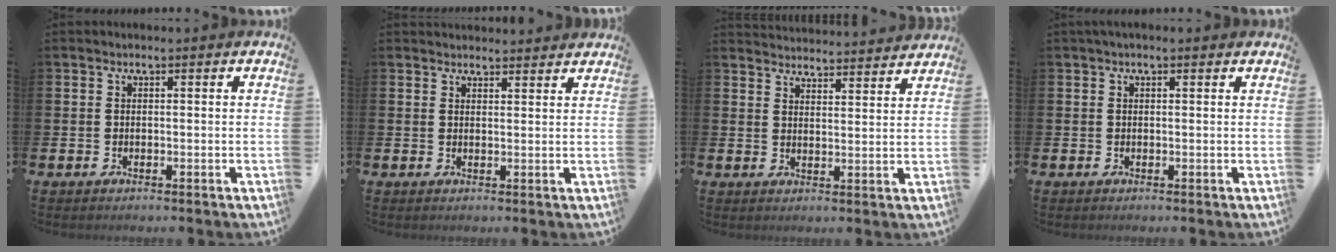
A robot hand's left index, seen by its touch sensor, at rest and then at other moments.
{"total": 2.2, "force": [2.2, 0.4, -0.1], "torque": [0.006, -0.011, 0.039]}
{"total": 4.2, "force": [4.2, 0.1, -0.2], "torque": [0.000, -0.036, 0.072]}
{"total": 0.6, "force": [0.3, 0.1, 0.4], "torque": [-0.001, -0.001, 0.003]}